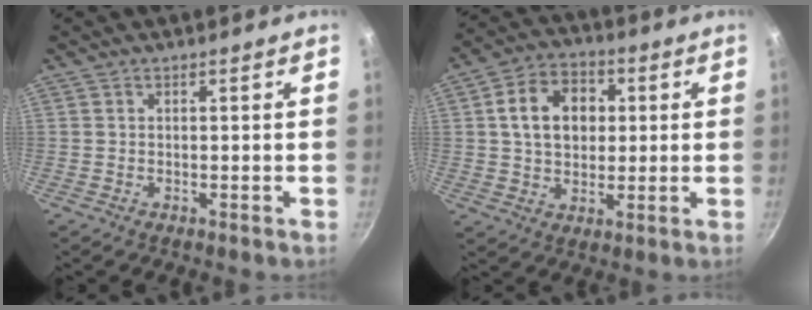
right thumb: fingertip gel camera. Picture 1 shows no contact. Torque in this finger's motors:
{"motor_torque": [0.57, 2.71, 0.96, 0.12, 0.18]}